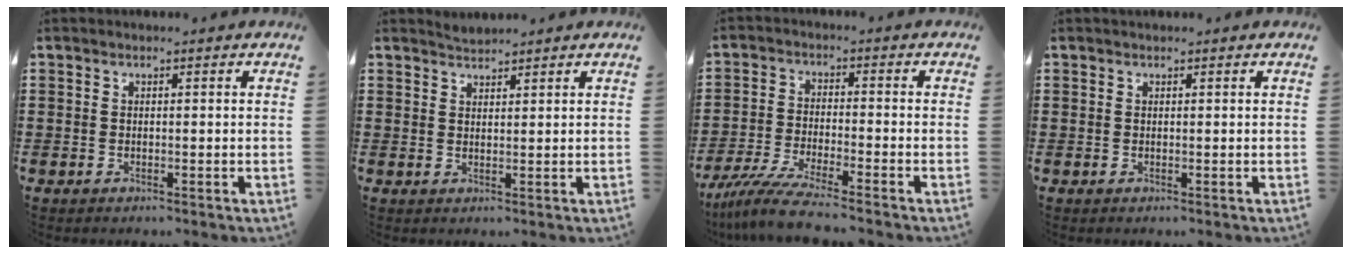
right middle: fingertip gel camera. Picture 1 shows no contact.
{"total": 1.5, "force": [1.5, 0.1, -0.2], "torque": [-0.001, 0.003, 0.029]}
{"total": 6.7, "force": [-5.8, -0.2, 3.3], "torque": [-0.083, -0.020, -0.116]}
{"total": 0.0}